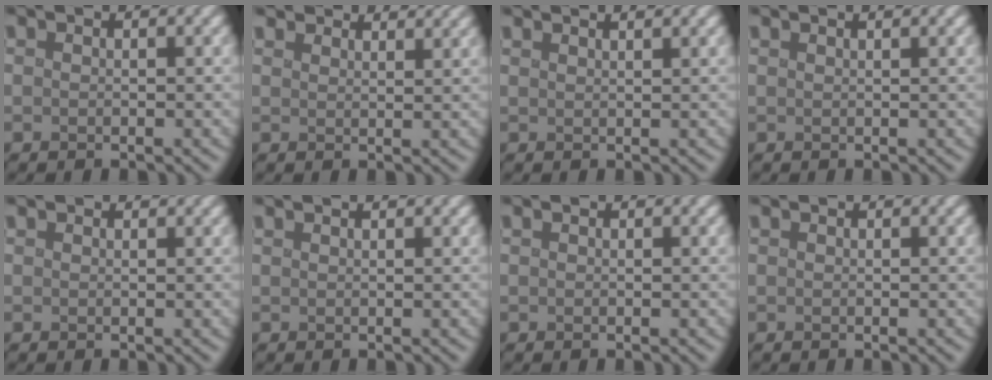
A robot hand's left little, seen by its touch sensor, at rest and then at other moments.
{"total": 5.0, "force": [4.7, 1.2, 1.3], "torque": [-0.016, 0.016, 0.049]}
{"total": 2.1, "force": [1.8, 0.6, 0.9], "torque": [0.009, 0.012, 0.003]}
{"total": 1.2, "force": [0.9, 0.4, 0.7], "torque": [0.004, 0.006, -0.004]}
{"total": 0.9, "force": [0.9, 0.4, 0.2], "torque": [-0.001, 0.000, 0.001]}
{"total": 0.9, "force": [0.7, 0.3, 0.5], "torque": [0.002, 0.004, -0.002]}
{"total": 0.0}
{"total": 0.0}